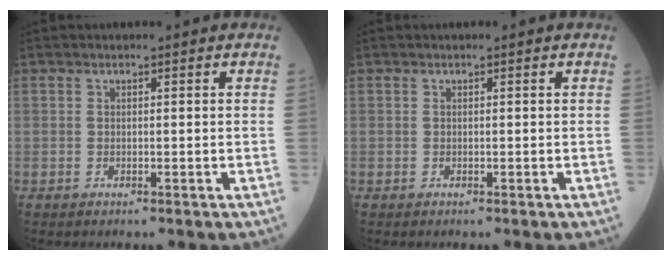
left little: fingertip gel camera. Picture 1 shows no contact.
{"total": 0.0}